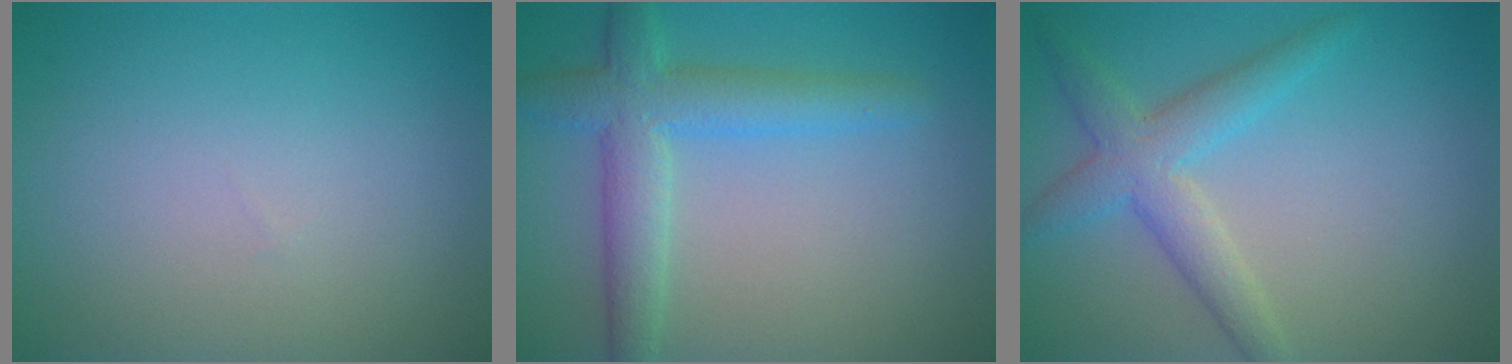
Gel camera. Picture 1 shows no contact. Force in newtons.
{"total": 4.8, "press": 4.8, "slide": 0.4}
{"total": 3.8, "press": 3.8, "slide": 0.2}